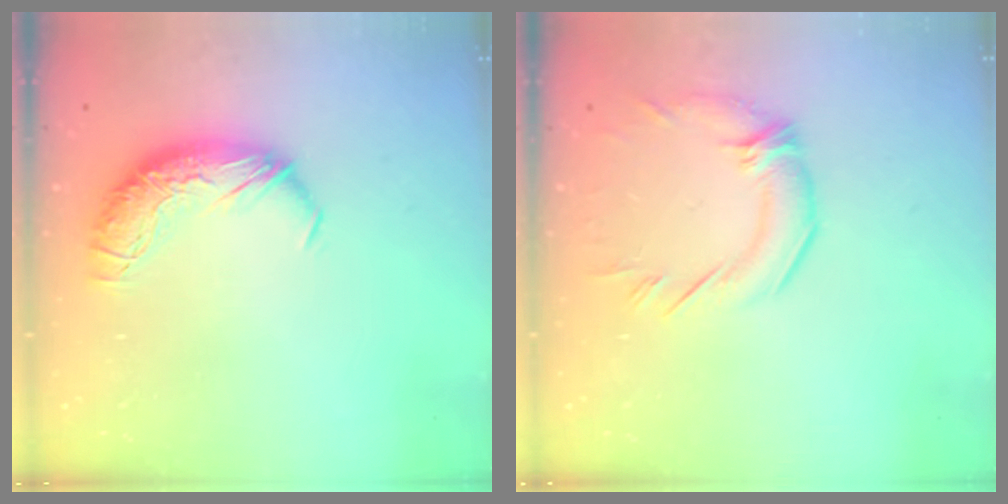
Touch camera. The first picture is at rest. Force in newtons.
{"total": 2.1, "press": 1.4, "slide": 1.6}